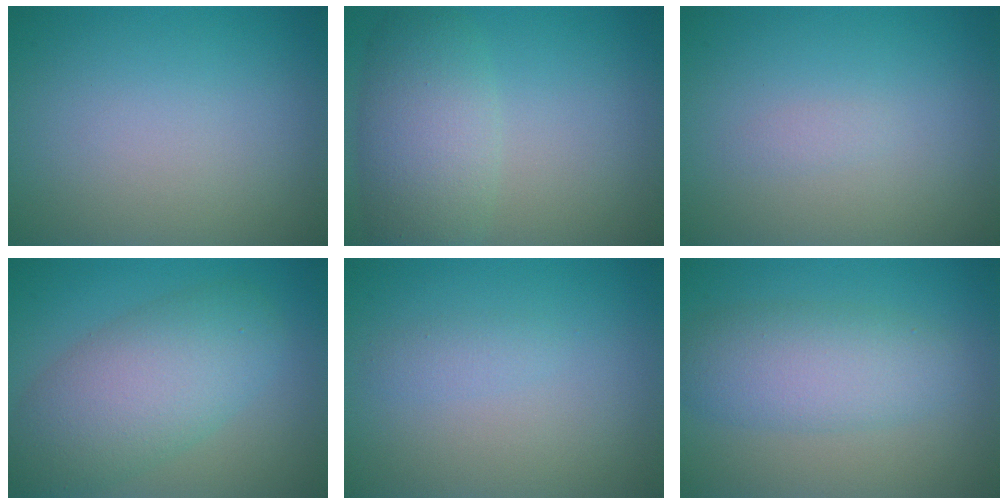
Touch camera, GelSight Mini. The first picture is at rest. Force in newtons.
{"total": 5.3, "press": 5.3, "slide": 0.1}
{"total": 0.5, "press": 0.5, "slide": 0.0}
{"total": 7.1, "press": 7.1, "slide": 0.2}
{"total": 1.0, "press": 1.0, "slide": 0.1}
{"total": 4.8, "press": 4.8, "slide": 0.2}